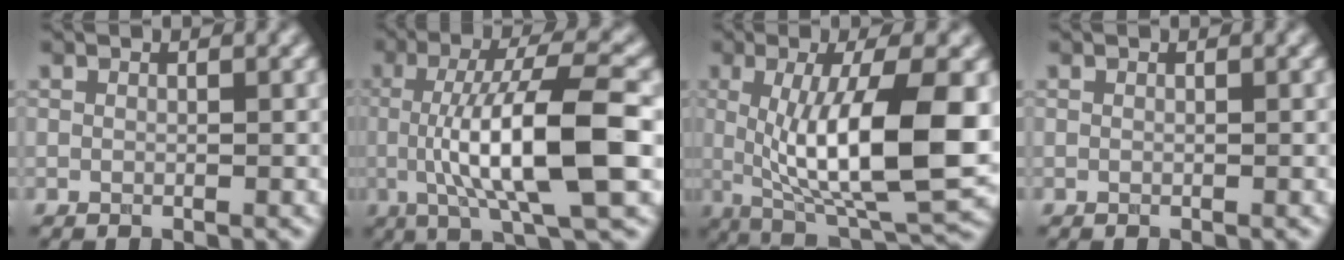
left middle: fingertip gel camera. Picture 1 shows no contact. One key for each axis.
{"total": 10.8, "fx": -0.9, "fy": 2.7, "fz": 10.5, "tx": -0.162, "ty": 0.003, "tz": -0.014}
{"total": 11.5, "fx": -0.1, "fy": 3.1, "fz": 11.0, "tx": -0.171, "ty": -0.013, "tz": 0.006}
{"total": 0.0}